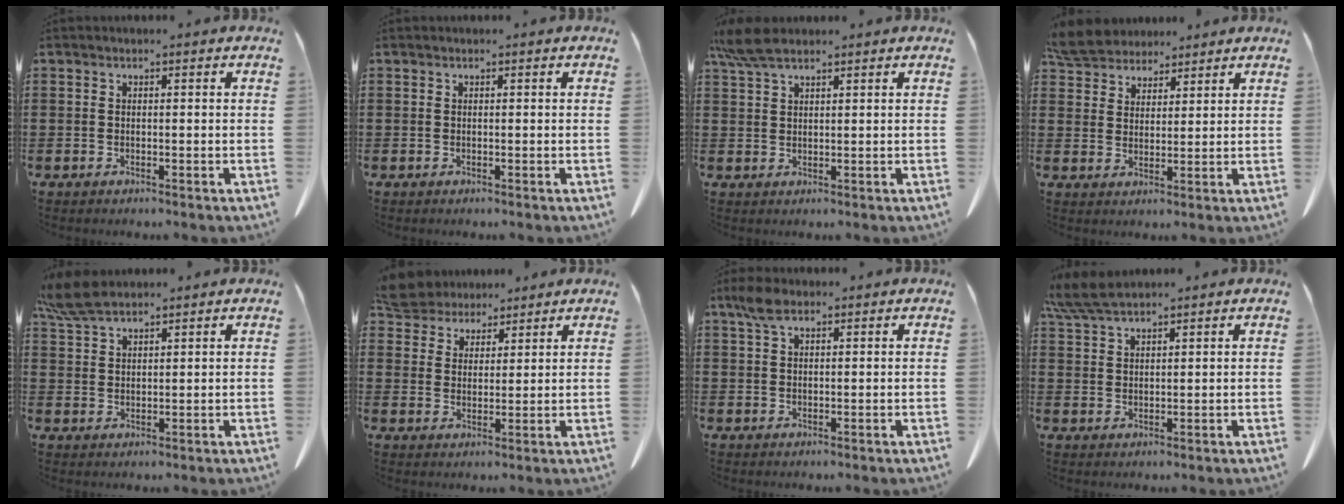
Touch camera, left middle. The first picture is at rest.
{"total": 0.0}
{"total": 5.2, "force": [3.8, 1.4, 3.3], "torque": [-0.082, -0.002, 0.069]}
{"total": 6.3, "force": [5.9, 2.1, 1.2], "torque": [-0.050, -0.011, 0.112]}
{"total": 5.8, "force": [4.8, 1.4, 3.0], "torque": [-0.078, -0.008, 0.089]}
{"total": 5.8, "force": [5.4, 2.2, 0.7], "torque": [-0.042, -0.016, 0.101]}
{"total": 3.5, "force": [2.0, 1.5, 2.4], "torque": [-0.055, 0.004, 0.038]}
{"total": 5.3, "force": [4.5, 0.8, 2.7], "torque": [-0.065, -0.007, 0.086]}